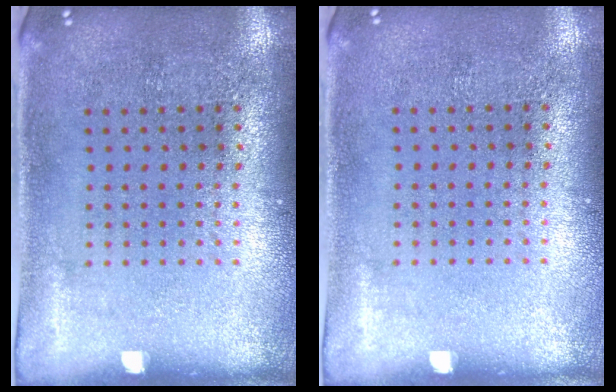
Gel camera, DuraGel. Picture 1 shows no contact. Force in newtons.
{"total": 0.0}